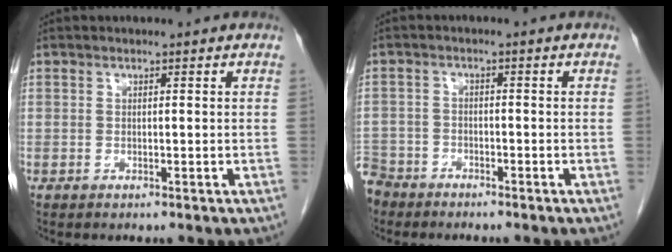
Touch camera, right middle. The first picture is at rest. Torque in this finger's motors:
{"motor_torque": [0.45, -0.39, 0.16, 0.05]}